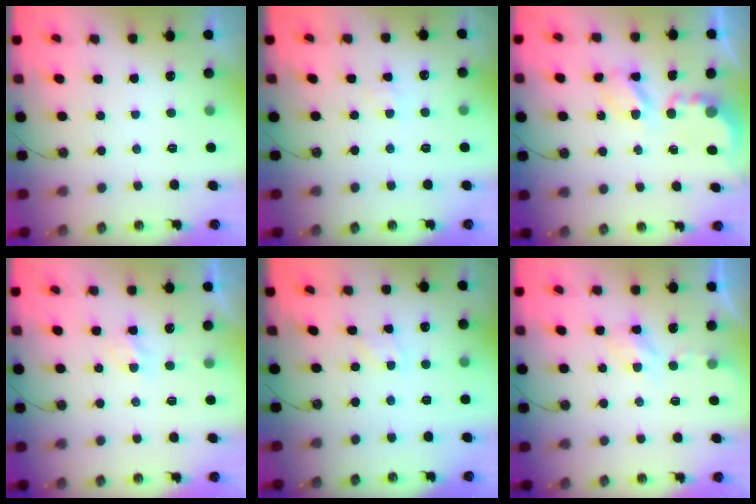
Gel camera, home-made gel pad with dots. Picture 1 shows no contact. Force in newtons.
{"total": 3.9, "press": 3.8, "slide": 0.5}
{"total": 5.4, "press": 5.4, "slide": 0.2}
{"total": 2.8, "press": 2.8, "slide": 0.2}
{"total": 2.0, "press": 2.0, "slide": 0.3}
{"total": 3.8, "press": 3.7, "slide": 0.6}